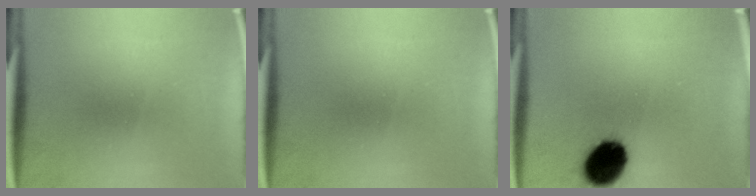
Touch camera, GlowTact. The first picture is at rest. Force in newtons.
{"total": 0.0}
{"total": 14.0}